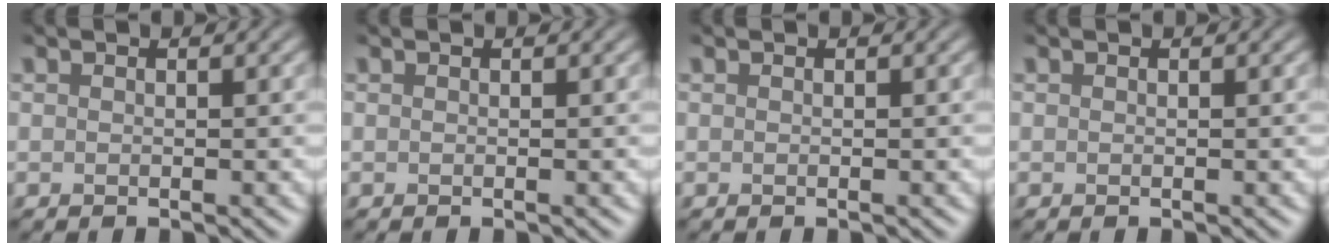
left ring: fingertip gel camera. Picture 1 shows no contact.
{"total": 0.0}
{"total": 0.0}
{"total": 0.0}